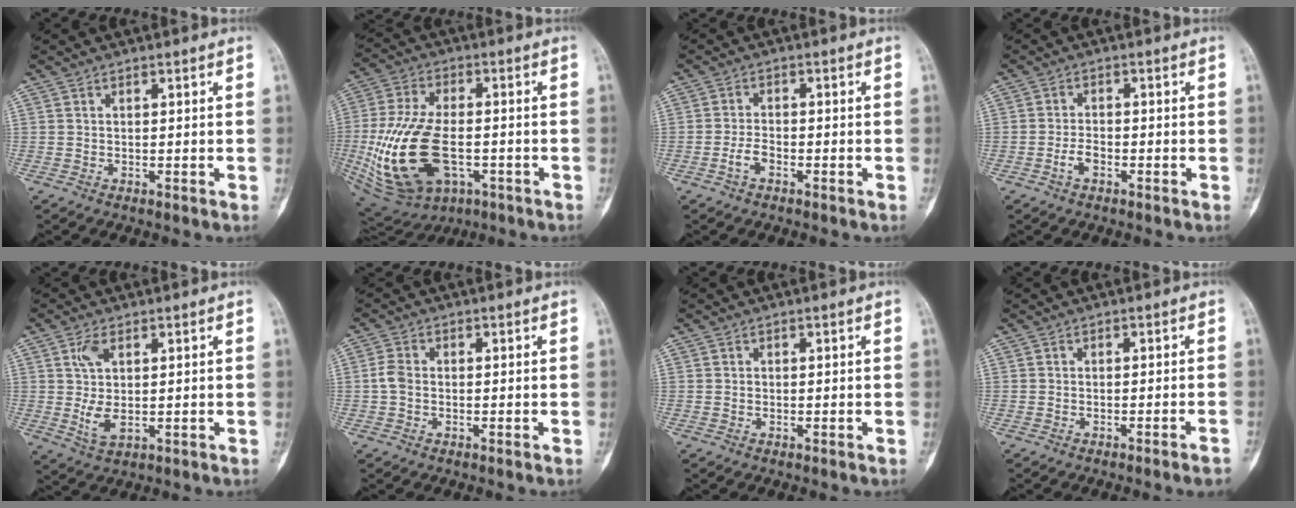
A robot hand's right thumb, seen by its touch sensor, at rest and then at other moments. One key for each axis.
{"total": 21.6, "fx": -4.4, "fy": 12.6, "fz": 17.0, "tx": -0.352, "ty": 0.003, "tz": -0.055}
{"total": 2.7, "fx": -1.5, "fy": 1.3, "fz": 1.8, "tx": -0.038, "ty": 0.012, "tz": -0.031}
{"total": 2.5, "fx": -1.3, "fy": 1.3, "fz": 1.7, "tx": -0.035, "ty": 0.010, "tz": -0.027}
{"total": 6.0, "fx": 1.1, "fy": 3.0, "fz": 5.1, "tx": -0.105, "ty": -0.003, "tz": 0.026}
{"total": 2.7, "fx": -0.4, "fy": 1.9, "fz": 1.9, "tx": -0.039, "ty": 0.005, "tz": -0.016}
{"total": 0.0}
{"total": 3.0, "fx": -2.2, "fy": -0.2, "fz": 1.9, "tx": -0.028, "ty": 0.016, "tz": -0.022}